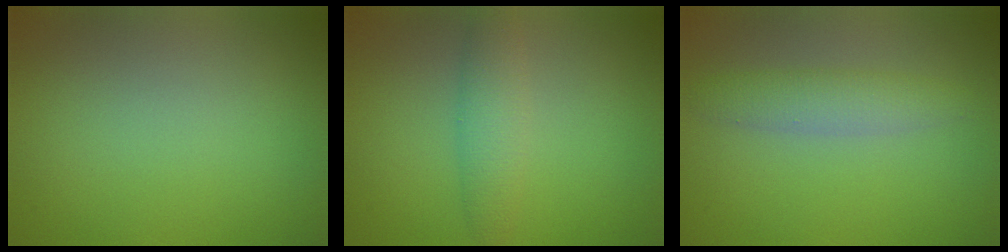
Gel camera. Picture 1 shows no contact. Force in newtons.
{"total": 2.7, "press": 2.7, "slide": 0.1}
{"total": 2.4, "press": 2.4, "slide": 0.1}